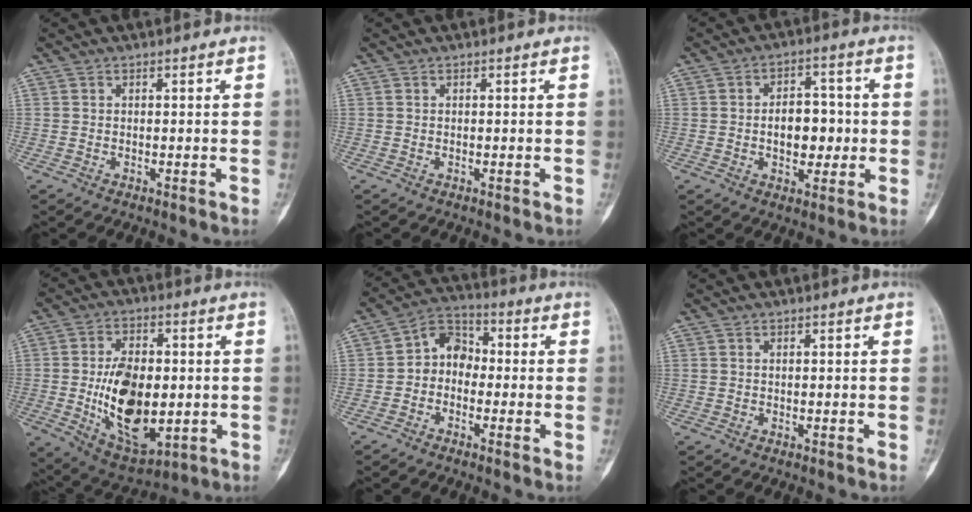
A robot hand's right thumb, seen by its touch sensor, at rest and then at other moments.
{"total": 0.0}
{"total": 8.8, "force": [-0.5, 5.6, 6.7], "torque": [-0.069, 0.013, -0.008]}
{"total": 17.8, "force": [-1.6, 10.1, 14.6], "torque": [-0.222, -0.005, -0.006]}
{"total": 6.7, "force": [-1.0, 5.4, 3.8], "torque": [-0.033, 0.032, -0.040]}
{"total": 0.0}